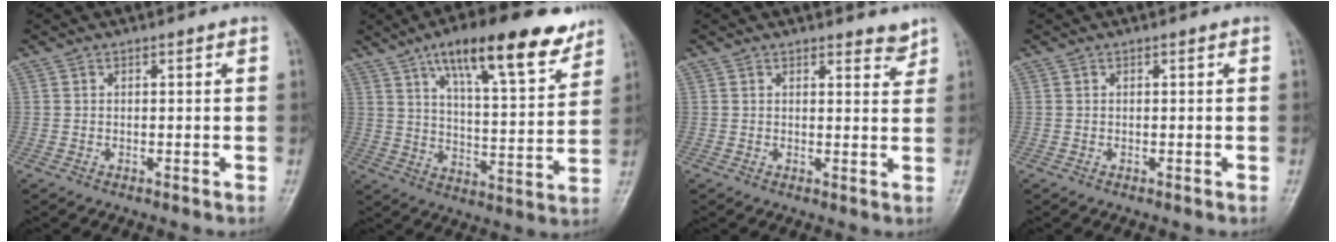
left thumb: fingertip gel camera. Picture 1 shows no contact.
{"total": 18.7, "force": [12.0, 5.6, 13.2], "torque": [-0.170, -0.047, 0.189]}
{"total": 2.7, "force": [2.3, 0.9, 0.9], "torque": [0.004, -0.019, 0.029]}
{"total": 0.0}